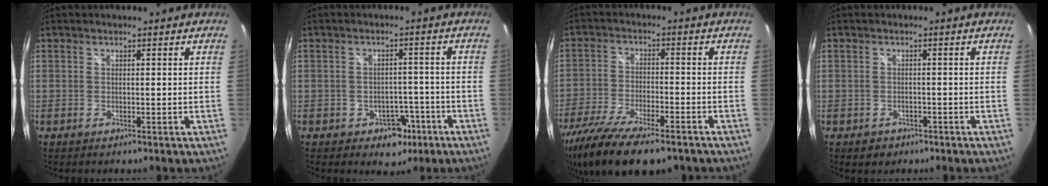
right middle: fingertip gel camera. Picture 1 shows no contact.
{"total": 5.1, "force": [-2.8, 3.9, 1.8], "torque": [-0.039, 0.013, -0.024]}
{"total": 18.8, "force": [-14.1, 5.7, 11.1], "torque": [-0.236, -0.055, -0.242]}
{"total": 2.7, "force": [-1.5, 2.2, 0.7], "torque": [-0.019, -0.002, -0.018]}